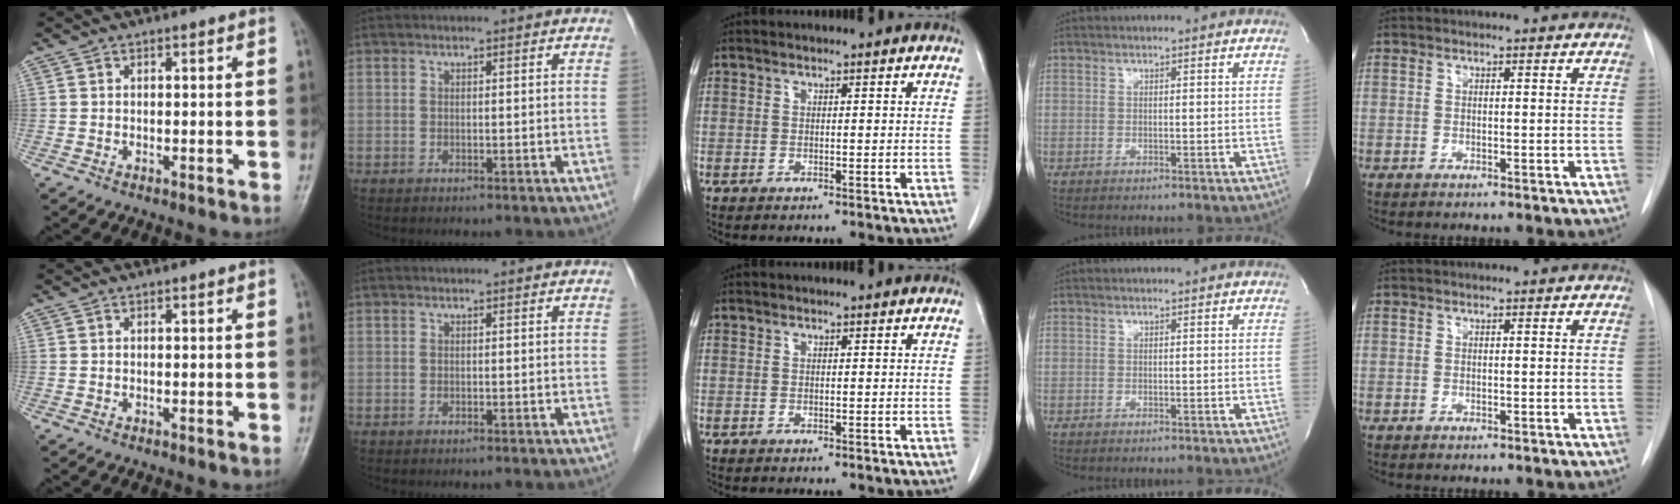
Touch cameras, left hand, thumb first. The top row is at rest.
{}